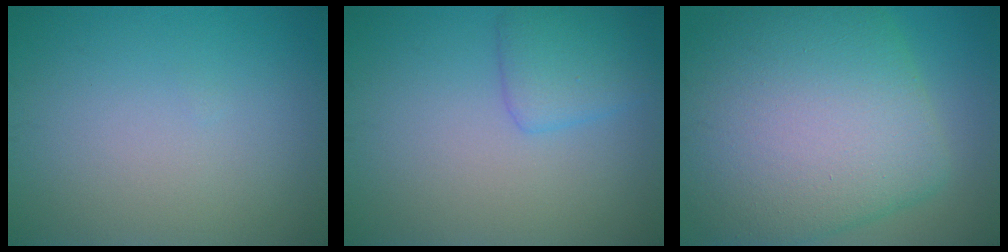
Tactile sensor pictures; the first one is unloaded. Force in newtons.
{"total": 2.7, "press": 2.7, "slide": 0.1}
{"total": 13.7, "press": 13.7, "slide": 0.5}